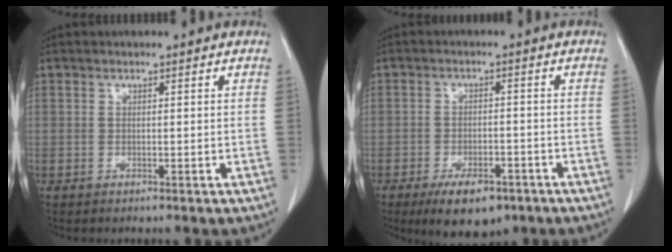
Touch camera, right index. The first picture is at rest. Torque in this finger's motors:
{"motor_torque": [0.38, -0.38, 0.03, 0.00]}